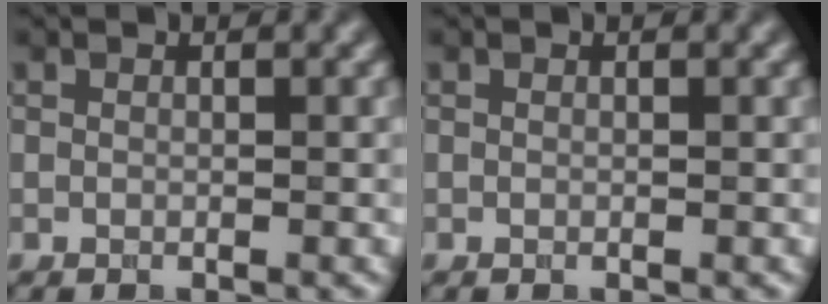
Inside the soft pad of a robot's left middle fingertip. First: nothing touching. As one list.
[{"total": 0.0}]